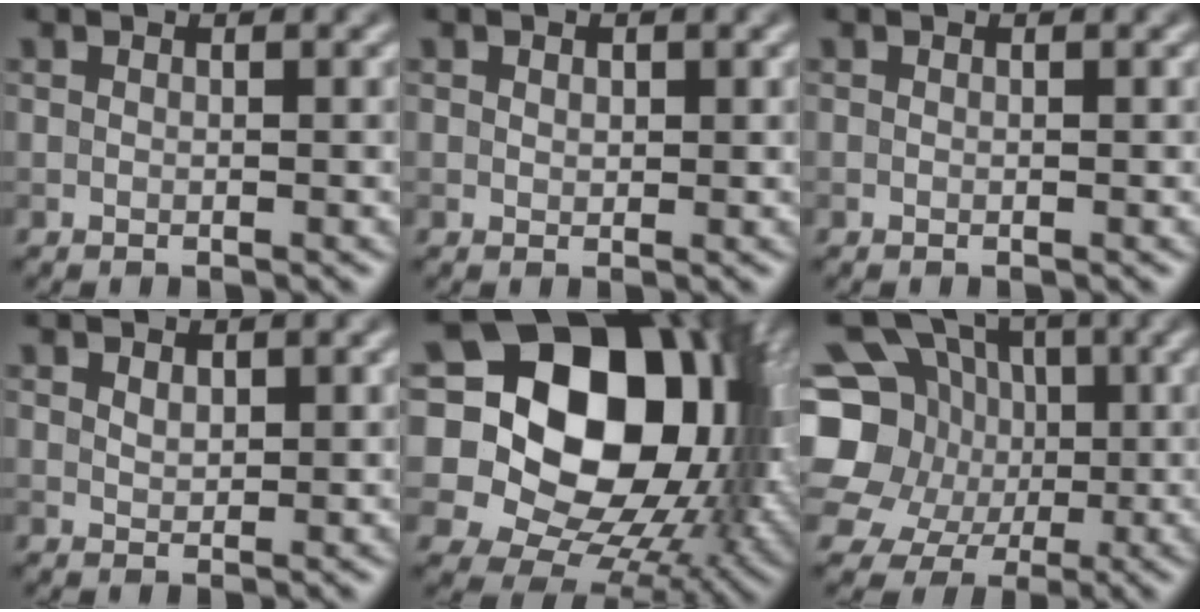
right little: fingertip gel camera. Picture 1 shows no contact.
{"total": 0.7, "force": [0.4, 0.5, 0.3], "torque": [-0.006, -0.002, 0.008]}
{"total": 0.0}
{"total": 1.2, "force": [0.8, 0.7, 0.6], "torque": [-0.011, -0.001, 0.017]}
{"total": 21.0, "force": [3.8, 15.6, 13.6], "torque": [-0.219, 0.025, 0.067]}
{"total": 11.0, "force": [0.6, 9.8, 4.9], "torque": [-0.122, 0.005, -0.015]}